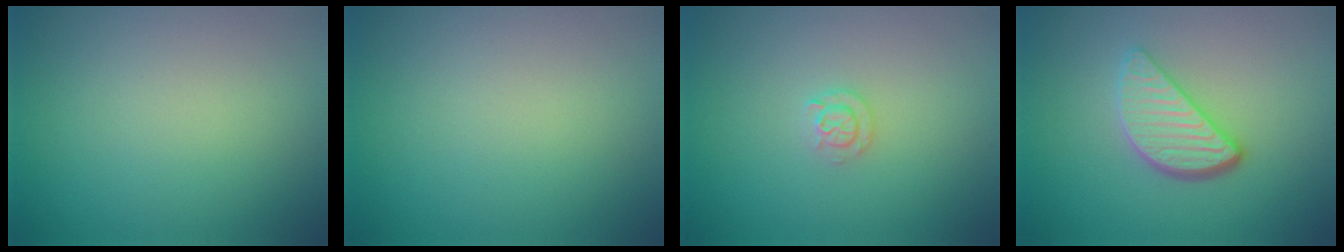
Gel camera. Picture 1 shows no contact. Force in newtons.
{"total": 0.0}
{"total": 1.3, "press": 1.3, "slide": 0.2}
{"total": 3.9, "press": 3.1, "slide": 2.4}